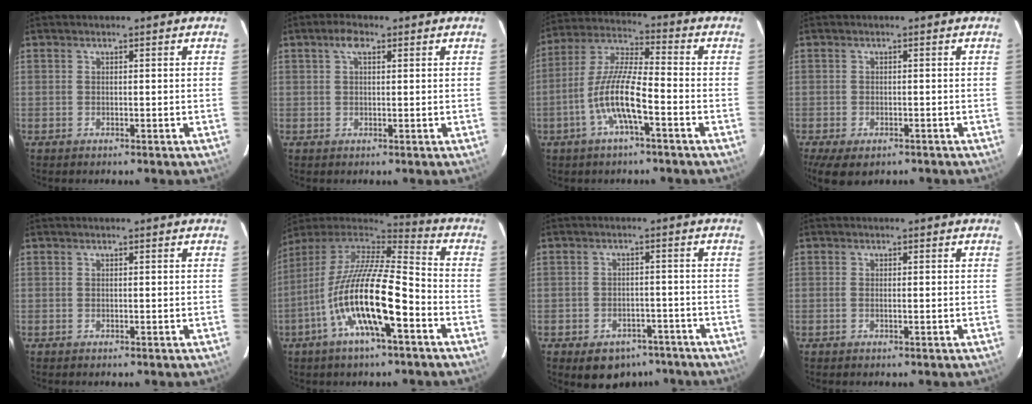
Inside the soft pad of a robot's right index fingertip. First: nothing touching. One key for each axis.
{"total": 2.7, "fx": 1.2, "fy": 1.3, "fz": 2.1, "tx": -0.039, "ty": 0.010, "tz": 0.021}
{"total": 11.2, "fx": -4.4, "fy": 1.8, "fz": 10.1, "tx": -0.213, "ty": 0.001, "tz": -0.087}
{"total": 7.3, "fx": -4.8, "fy": 3.4, "fz": 4.4, "tx": -0.100, "ty": -0.030, "tz": -0.075}
{"total": 0.0}
{"total": 19.2, "fx": -7.4, "fy": 4.3, "fz": 17.2, "tx": -0.312, "ty": -0.026, "tz": -0.145}
{"total": 9.7, "fx": -6.7, "fy": 6.2, "fz": 3.3, "tx": -0.072, "ty": 0.021, "tz": -0.072}
{"total": 1.0, "fx": -0.2, "fy": 0.2, "fz": 0.9, "tx": -0.019, "ty": 0.001, "tz": -0.005}